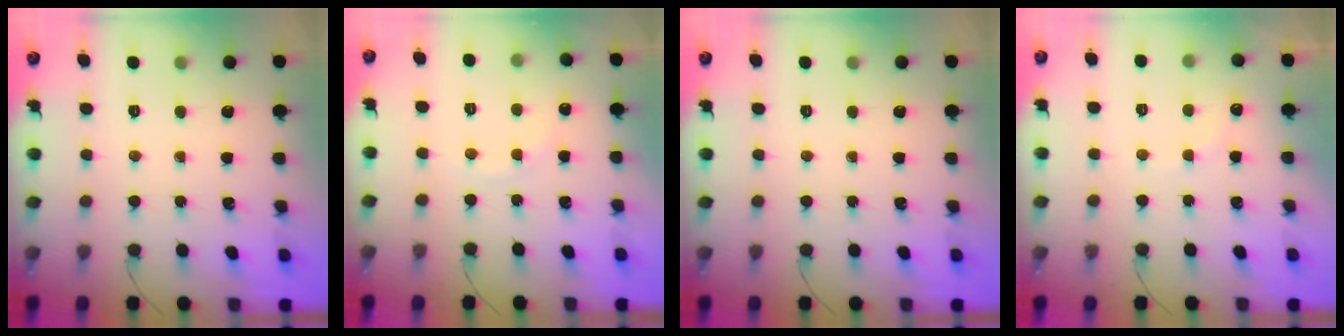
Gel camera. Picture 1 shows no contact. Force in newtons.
{"total": 5.6, "press": 5.5, "slide": 1.0}
{"total": 0.0}
{"total": 5.6, "press": 5.6, "slide": 0.8}